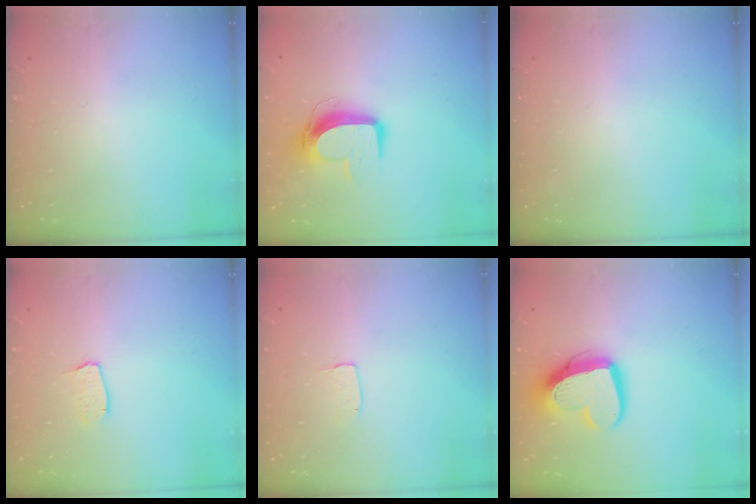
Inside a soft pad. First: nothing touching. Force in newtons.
{"total": 10.6, "press": 10.5, "slide": 1.0}
{"total": 0.0}
{"total": 3.7, "press": 3.7, "slide": 0.3}
{"total": 2.9, "press": 2.9, "slide": 0.2}
{"total": 14.9, "press": 14.8, "slide": 1.5}